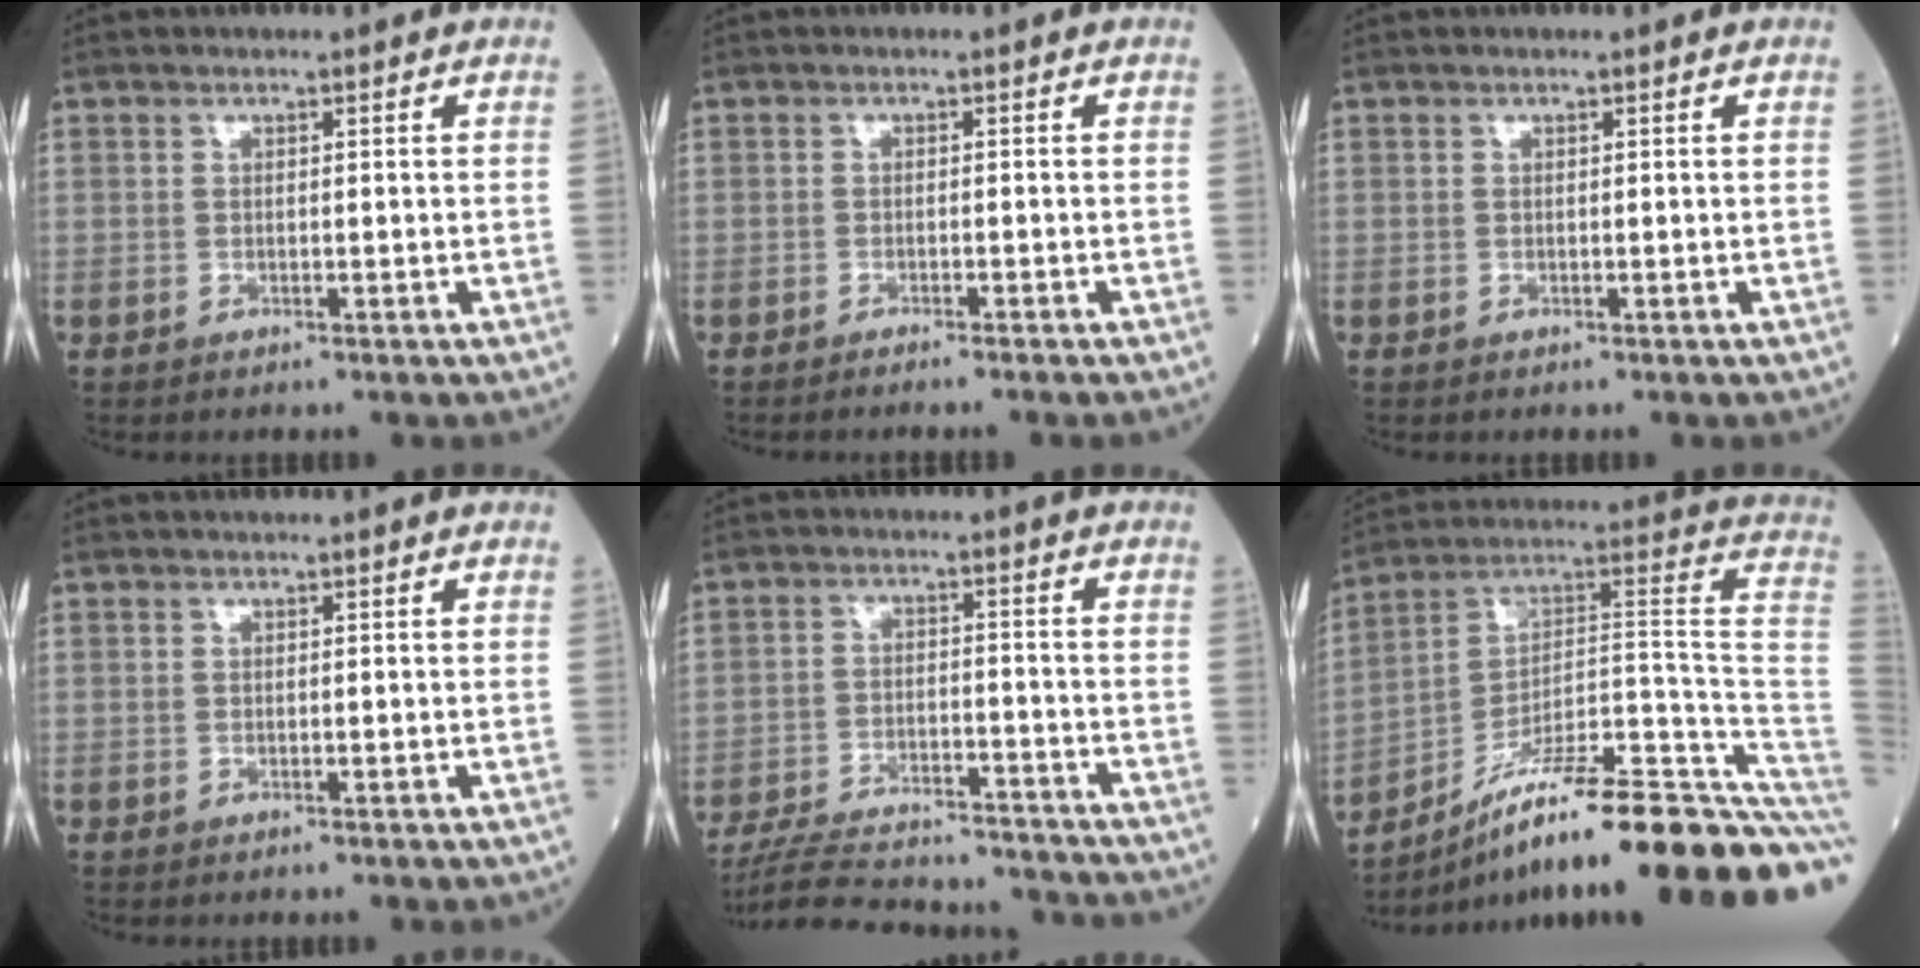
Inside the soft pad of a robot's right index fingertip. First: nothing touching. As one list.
[{"total": 2.7, "force": [-2.3, -0.4, 1.3], "torque": [-0.013, 0.004, -0.028]}, {"total": 0.0}, {"total": 0.0}, {"total": 18.8, "force": [-17.7, 2.9, 5.9], "torque": [-0.122, -0.012, -0.254]}, {"total": 26.3, "force": [-19.5, 0.4, 17.6], "torque": [-0.143, 0.040, -0.304]}]